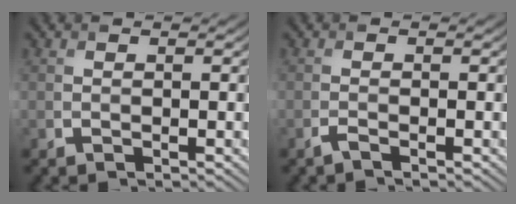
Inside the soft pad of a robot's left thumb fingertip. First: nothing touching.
{"total": 1.2, "force": [-1.0, 0.1, 0.7], "torque": [-0.016, 0.000, -0.023]}